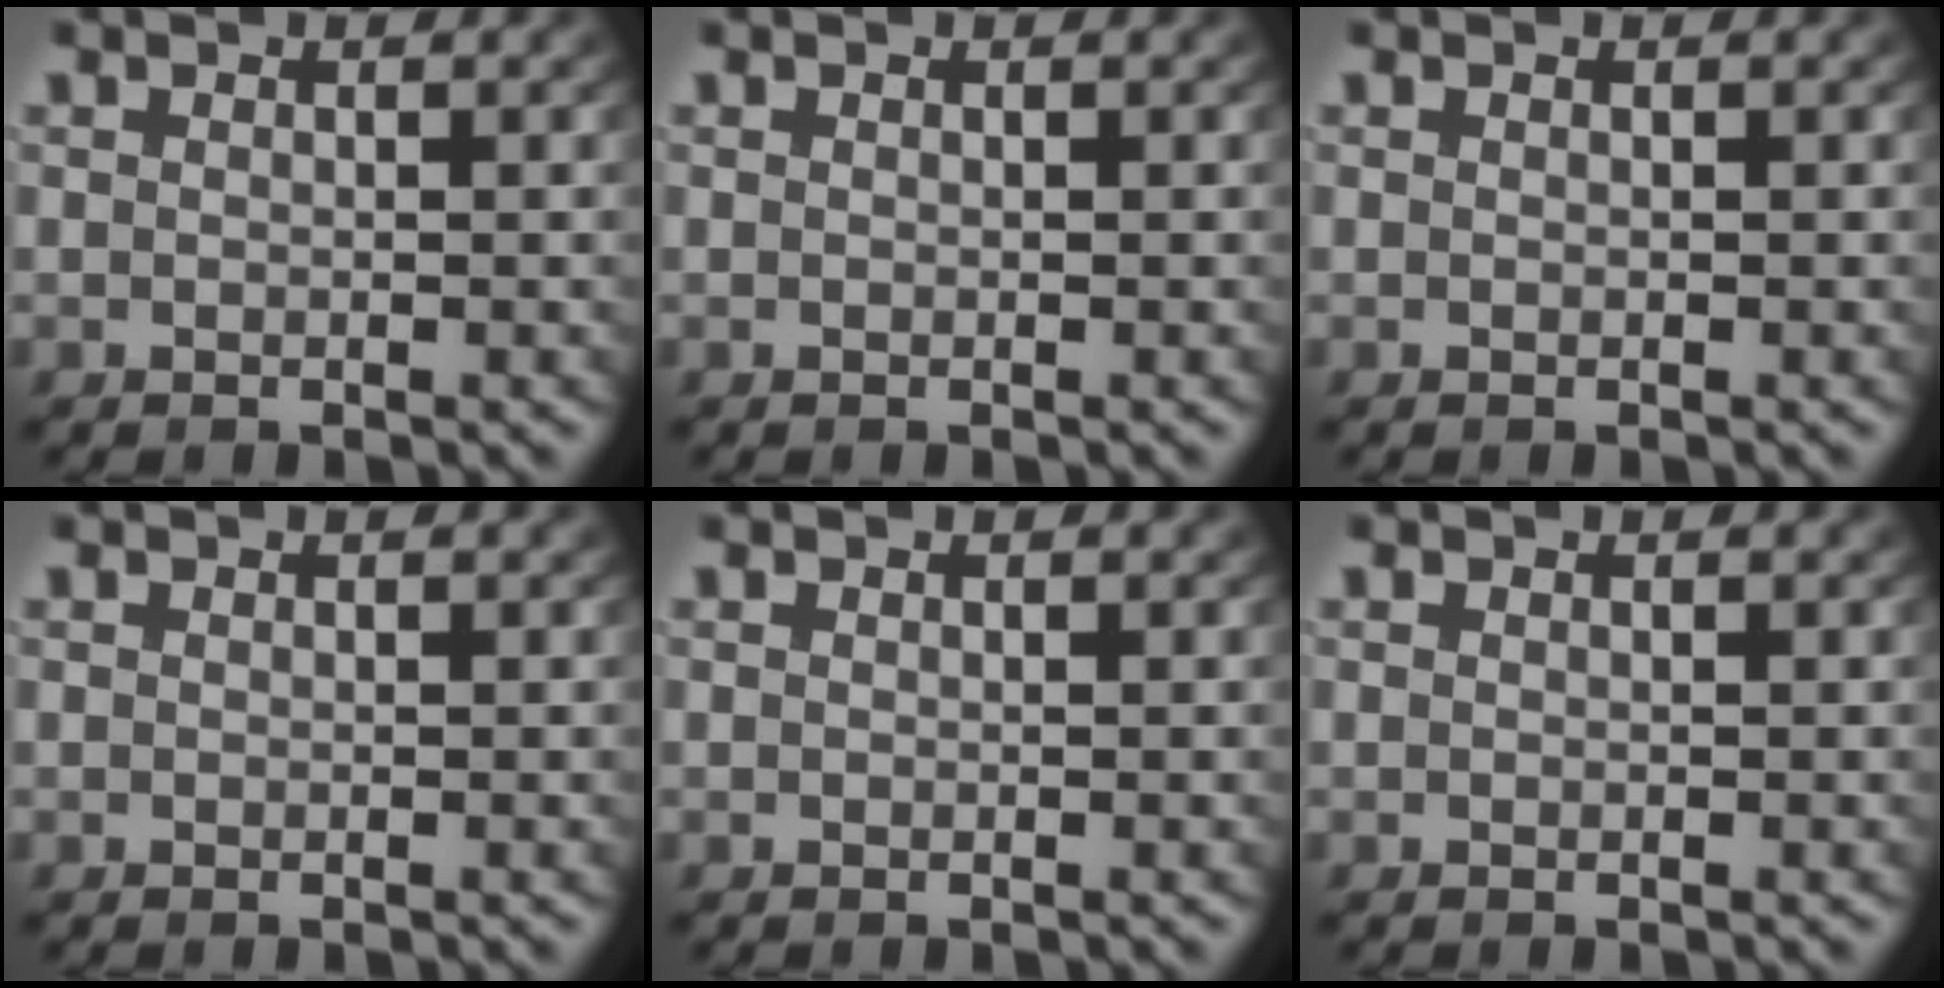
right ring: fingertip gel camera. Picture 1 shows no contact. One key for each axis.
{"total": 0.0}
{"total": 0.0}
{"total": 0.0}
{"total": 0.0}
{"total": 0.0}